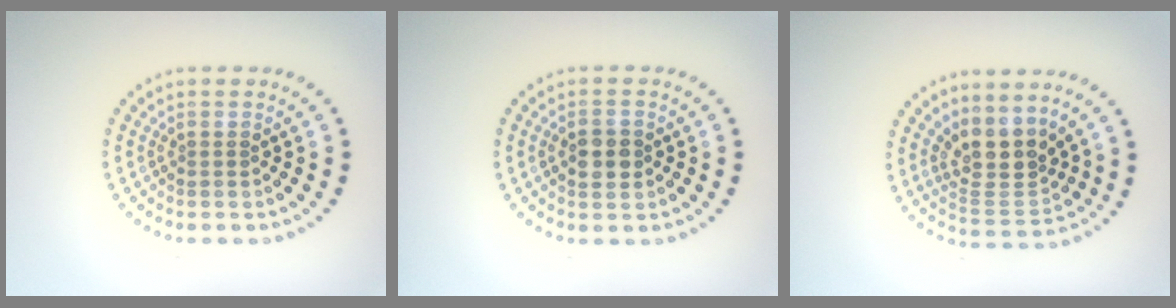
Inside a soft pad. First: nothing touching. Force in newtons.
{"total": 2.8, "press": 2.8, "slide": 0.3}
{"total": 4.0, "press": 3.3, "slide": 2.2}